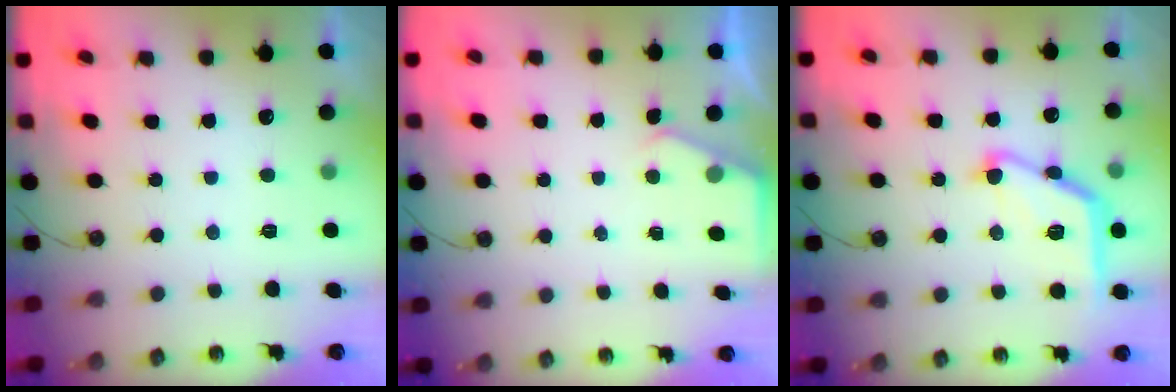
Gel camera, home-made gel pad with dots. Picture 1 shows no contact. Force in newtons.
{"total": 2.4, "press": 2.4, "slide": 0.4}
{"total": 14.3, "press": 14.2, "slide": 0.5}